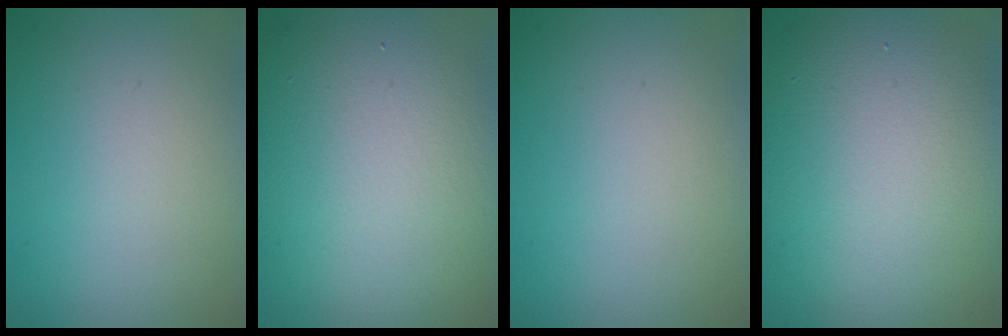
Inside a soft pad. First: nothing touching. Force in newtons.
{"total": 13.8, "press": 13.8, "slide": 0.7}
{"total": 0.0}
{"total": 12.3, "press": 12.3, "slide": 0.9}